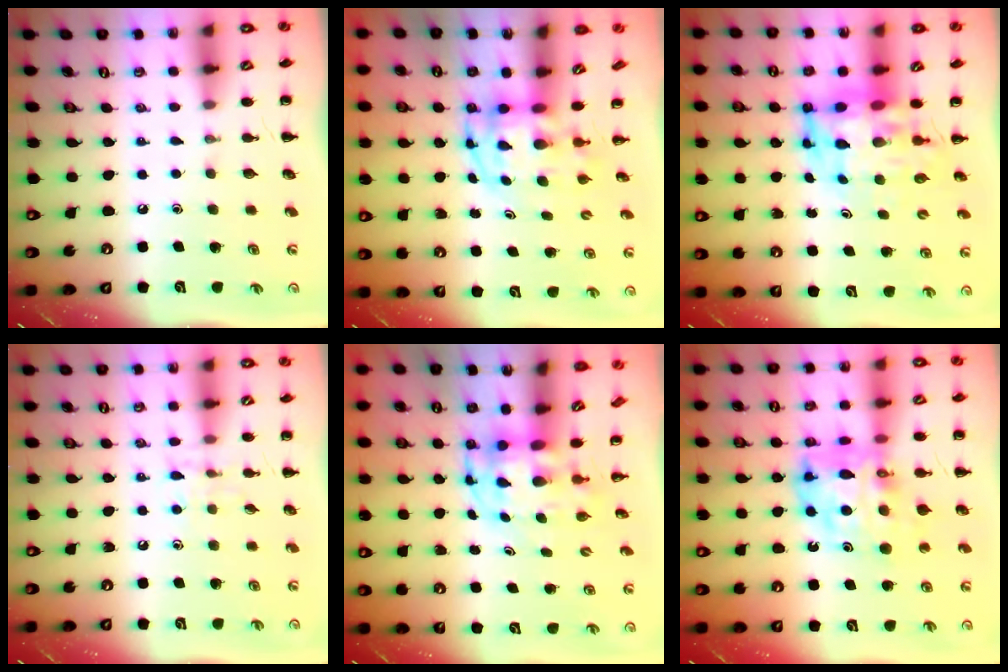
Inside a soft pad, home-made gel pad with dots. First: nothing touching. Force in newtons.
{"total": 3.8, "press": 3.7, "slide": 0.7}
{"total": 7.7, "press": 7.4, "slide": 2.1}
{"total": 5.8, "press": 5.7, "slide": 0.9}
{"total": 3.8, "press": 3.7, "slide": 0.9}
{"total": 14.8, "press": 14.2, "slide": 4.0}